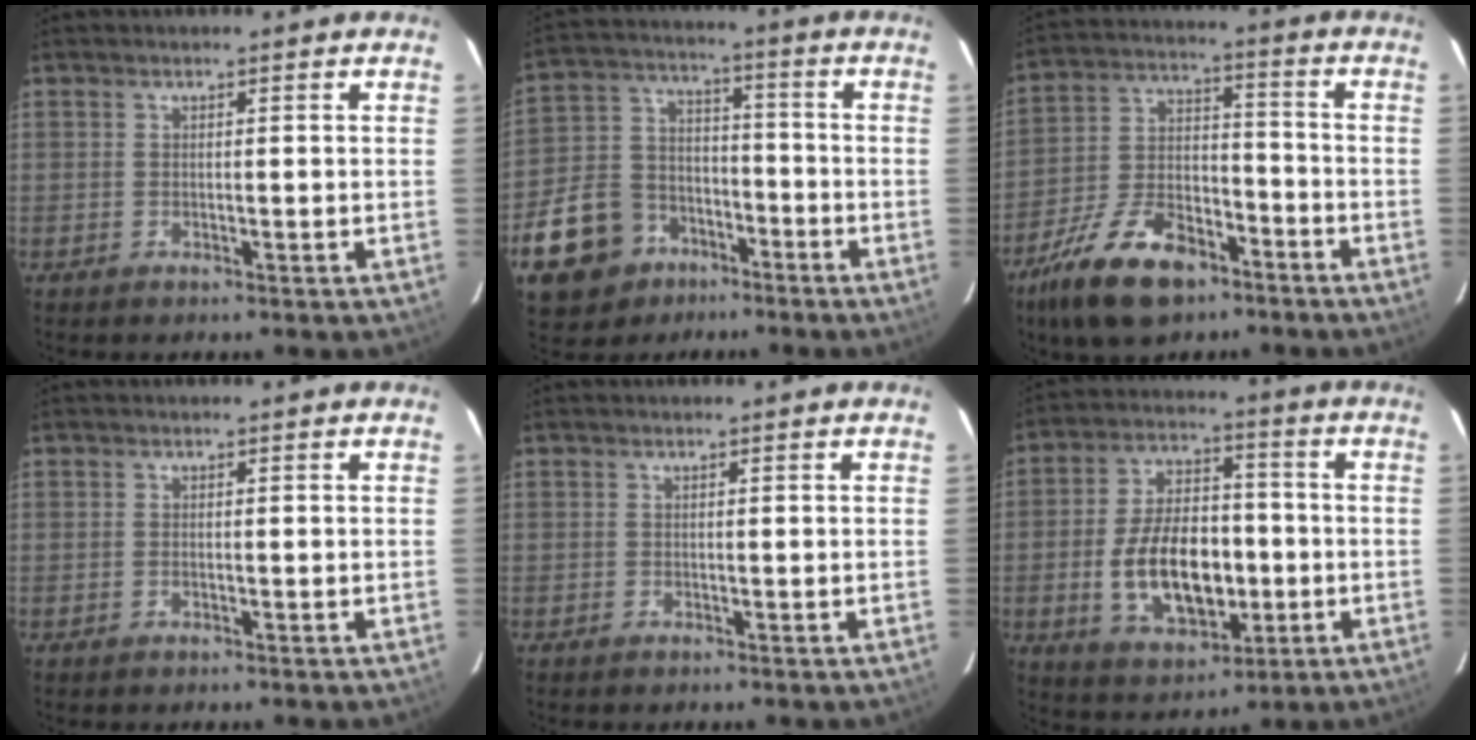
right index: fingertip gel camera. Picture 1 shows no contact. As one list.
[{"total": 16.8, "force": [-9.8, 12.1, 6.2], "torque": [-0.169, 0.034, -0.149]}, {"total": 17.0, "force": [-10.9, 8.3, 10.1], "torque": [-0.219, -0.007, -0.188]}, {"total": 0.0}, {"total": 0.0}, {"total": 15.6, "force": [-3.1, 9.0, 12.4], "torque": [-0.245, 0.011, -0.037]}]